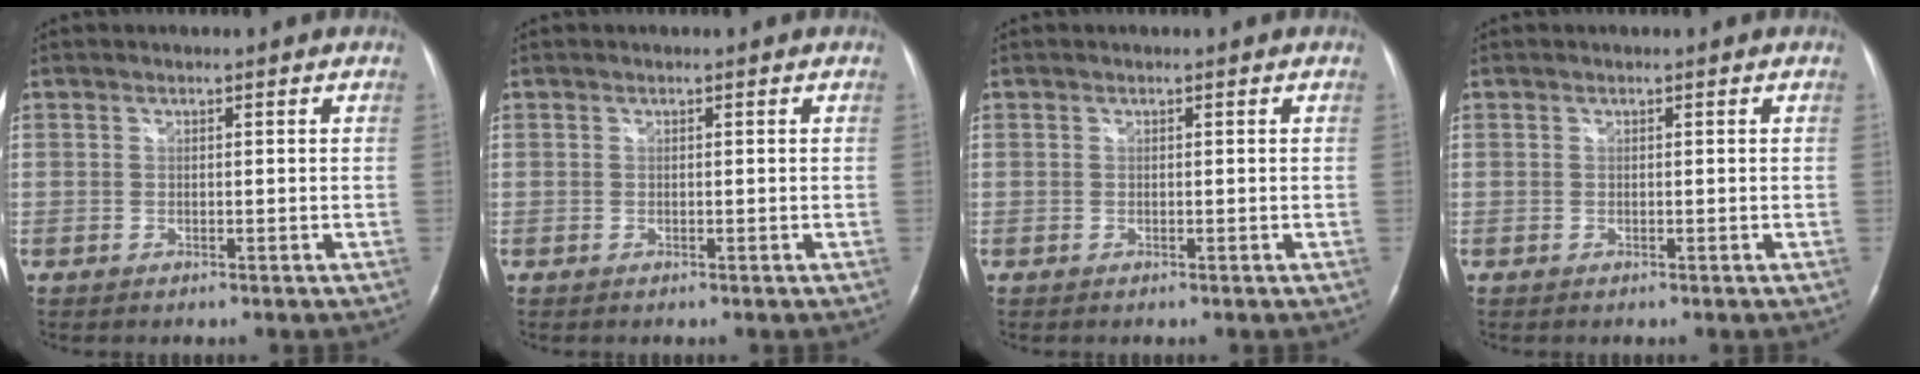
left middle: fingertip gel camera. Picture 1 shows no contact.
{"total": 0.0}
{"total": 0.0}
{"total": 0.0}